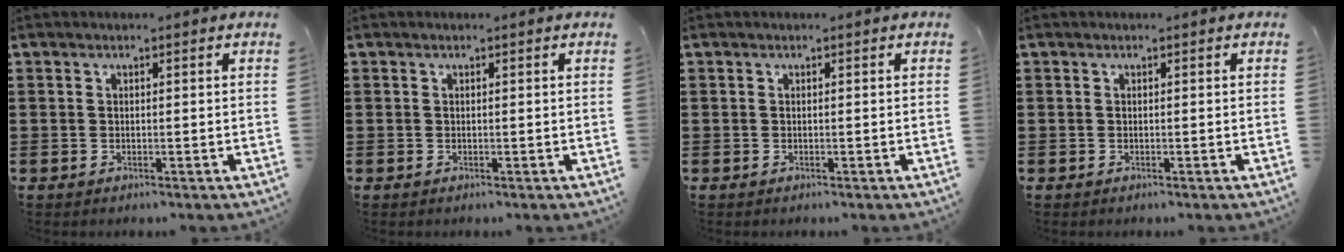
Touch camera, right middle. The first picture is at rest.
{"total": 0.0}
{"total": 0.0}
{"total": 0.0}